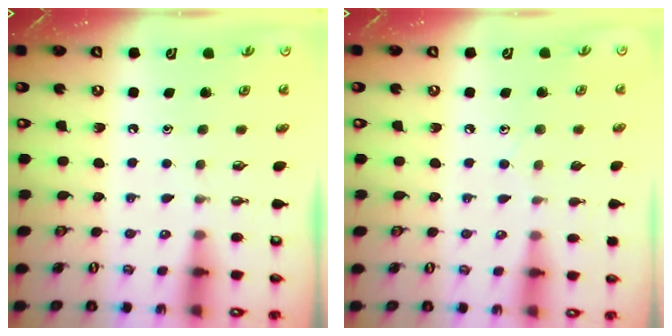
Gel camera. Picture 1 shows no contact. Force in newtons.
{"total": 6.0, "press": 6.0, "slide": 0.5}